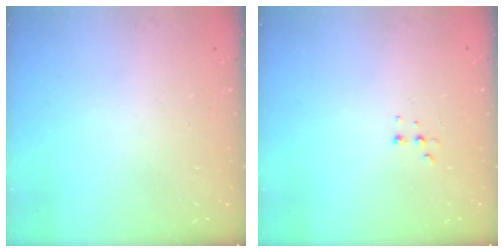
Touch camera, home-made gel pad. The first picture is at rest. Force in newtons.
{"total": 4.2, "press": 4.1, "slide": 1.0}